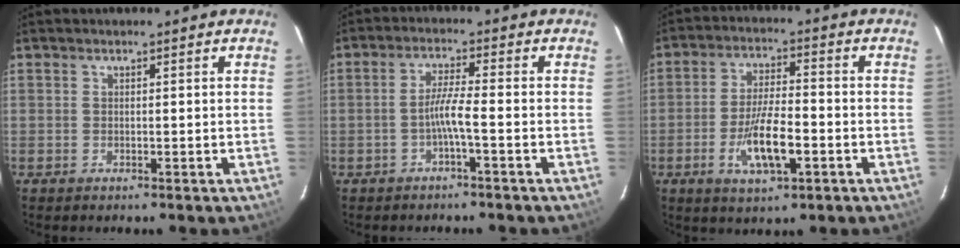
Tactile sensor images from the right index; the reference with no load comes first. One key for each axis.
{"total": 3.7, "fx": -1.8, "fy": -0.5, "fz": 3.2, "tx": -0.069, "ty": 0.006, "tz": -0.034}
{"total": 9.6, "fx": -3.4, "fy": 2.9, "fz": 8.5, "tx": -0.170, "ty": -0.006, "tz": -0.059}